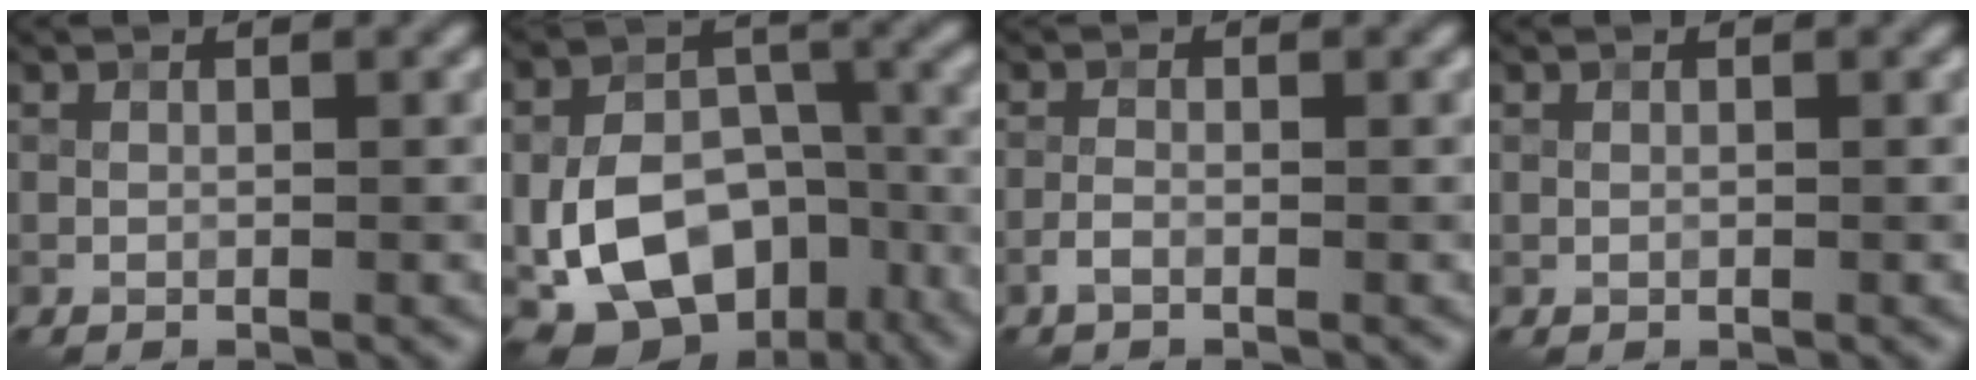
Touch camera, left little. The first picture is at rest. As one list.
[{"total": 13.0, "force": [-5.0, 8.6, 8.4], "torque": [-0.158, -0.013, -0.082]}, {"total": 1.2, "force": [-0.7, 0.4, 0.8], "torque": [-0.020, 0.003, -0.018]}, {"total": 0.0}]